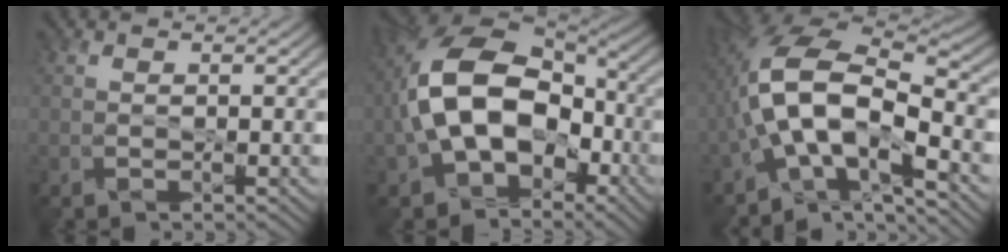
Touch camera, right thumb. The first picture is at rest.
{"total": 14.7, "force": [-1.9, 9.8, 10.9], "torque": [-0.199, 0.008, -0.035]}
{"total": 12.6, "force": [-3.9, 5.2, 10.7], "torque": [-0.203, 0.007, -0.081]}